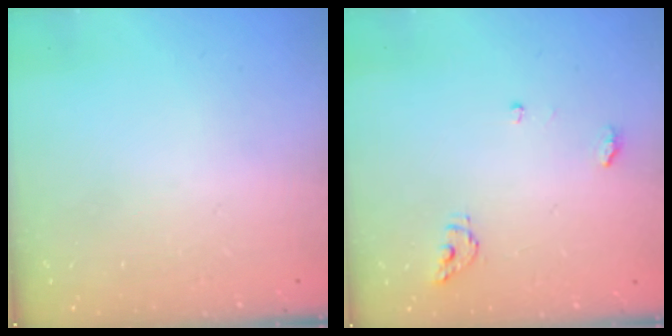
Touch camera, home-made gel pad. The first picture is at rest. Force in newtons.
{"total": 4.8, "press": 4.8, "slide": 0.4}